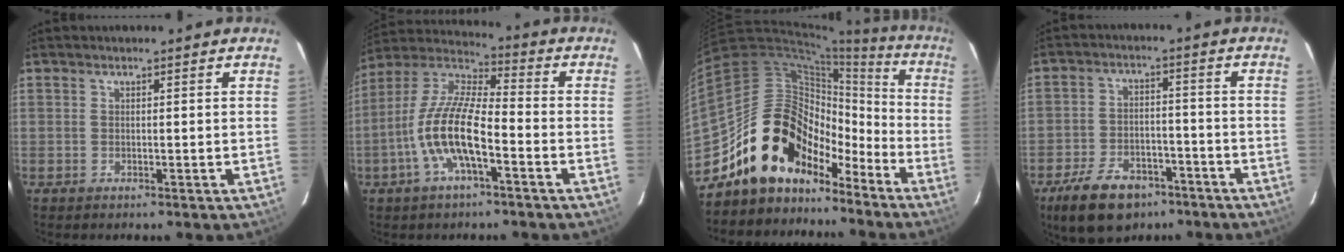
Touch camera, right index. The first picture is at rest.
{"total": 13.6, "force": [-5.0, 4.0, 12.0], "torque": [-0.246, 0.000, -0.101]}
{"total": 19.7, "force": [-13.0, 12.7, 7.6], "torque": [-0.139, 0.059, -0.212]}
{"total": 13.3, "force": [-8.9, 7.4, 6.6], "torque": [-0.156, 0.002, -0.140]}